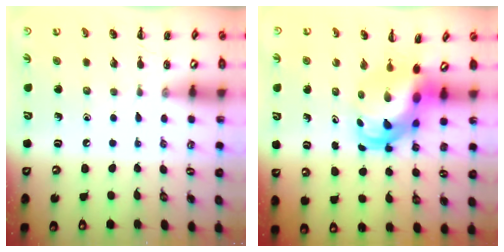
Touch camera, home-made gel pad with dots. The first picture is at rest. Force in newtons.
{"total": 5.7, "press": 5.4, "slide": 1.8}